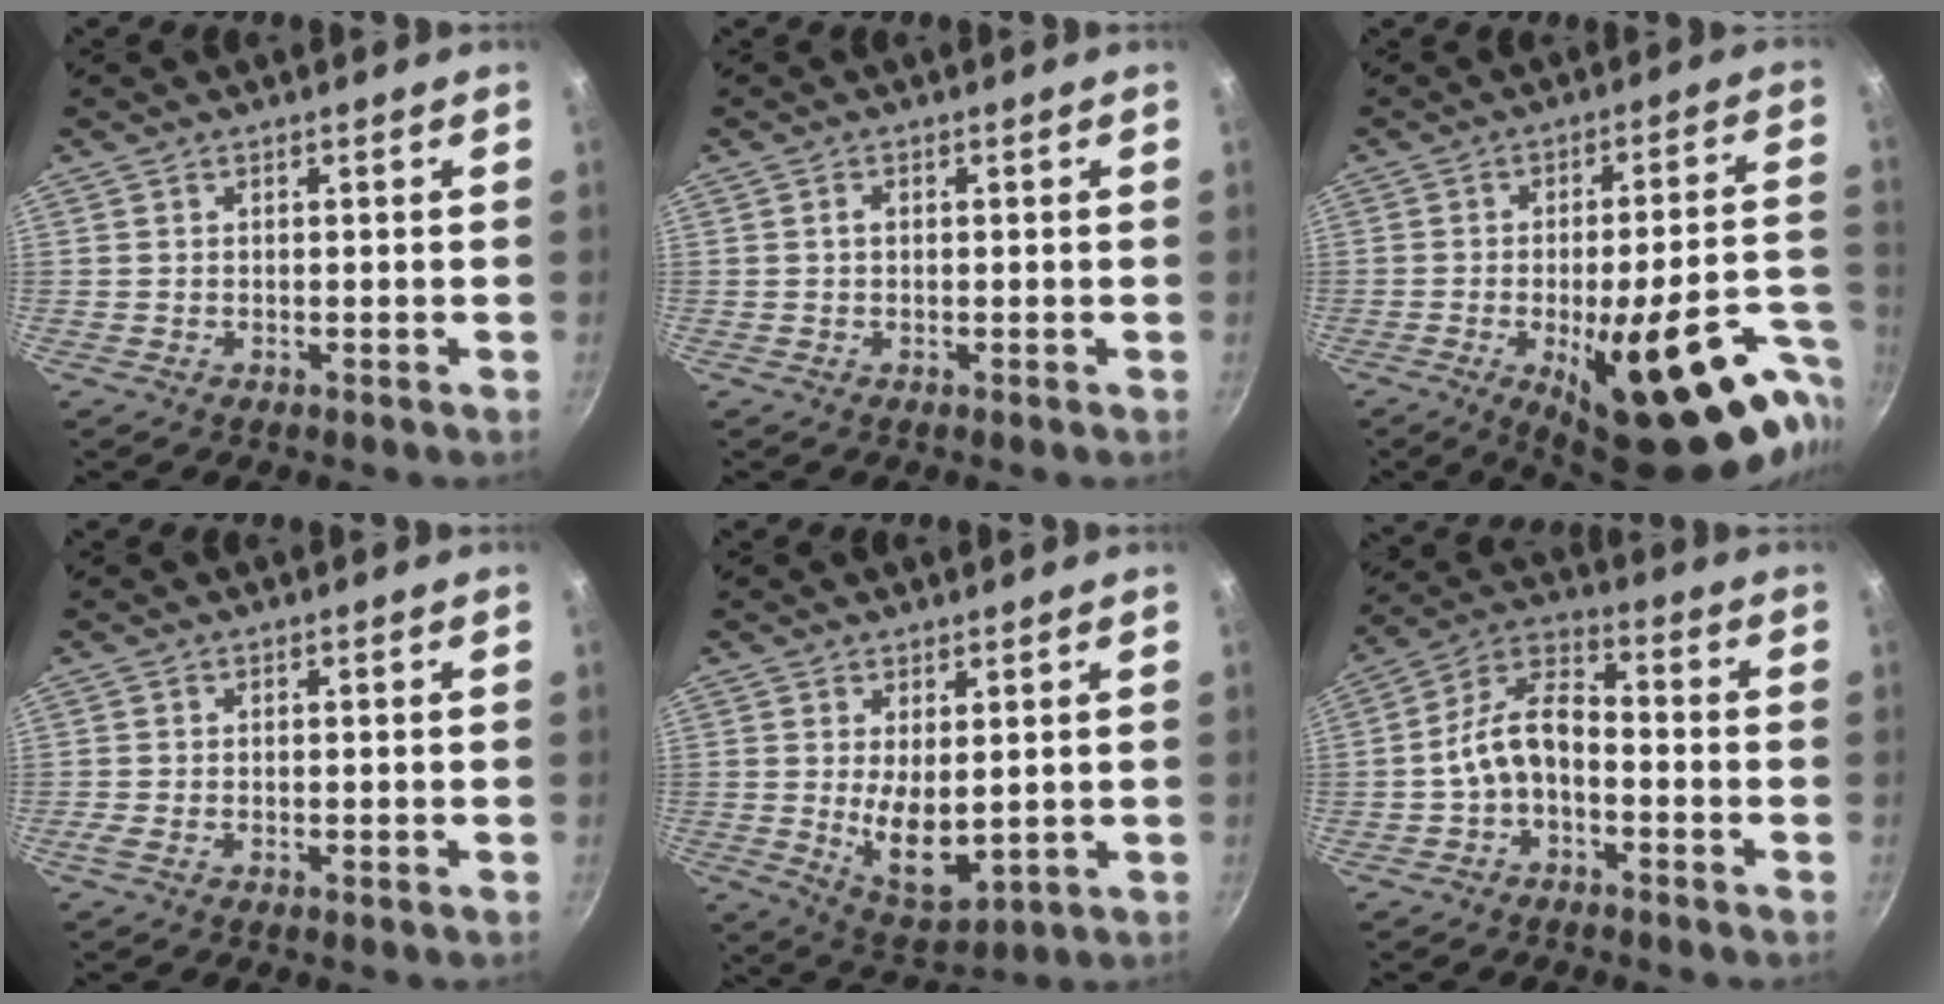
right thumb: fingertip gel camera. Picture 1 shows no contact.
{"total": 1.1, "force": [0.1, 0.8, 0.8], "torque": [-0.013, 0.005, 0.001]}
{"total": 25.2, "force": [-9.9, 8.1, 21.7], "torque": [-0.243, 0.023, -0.126]}
{"total": 1.0, "force": [-0.5, 0.3, 0.9], "torque": [-0.028, 0.003, -0.014]}
{"total": 8.9, "force": [0.7, 4.4, 7.7], "torque": [-0.114, -0.026, 0.031]}
{"total": 9.4, "force": [-2.8, 5.5, 7.1], "torque": [-0.123, 0.050, -0.062]}